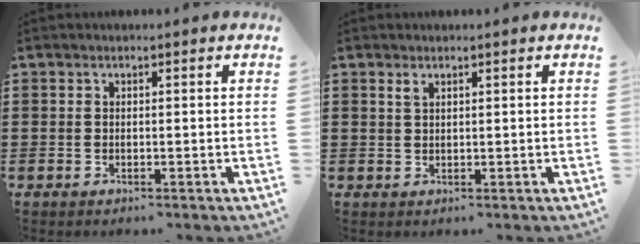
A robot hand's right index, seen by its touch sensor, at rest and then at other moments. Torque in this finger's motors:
{"motor_torque": [0.20, -0.16, 0.02, 0.03]}